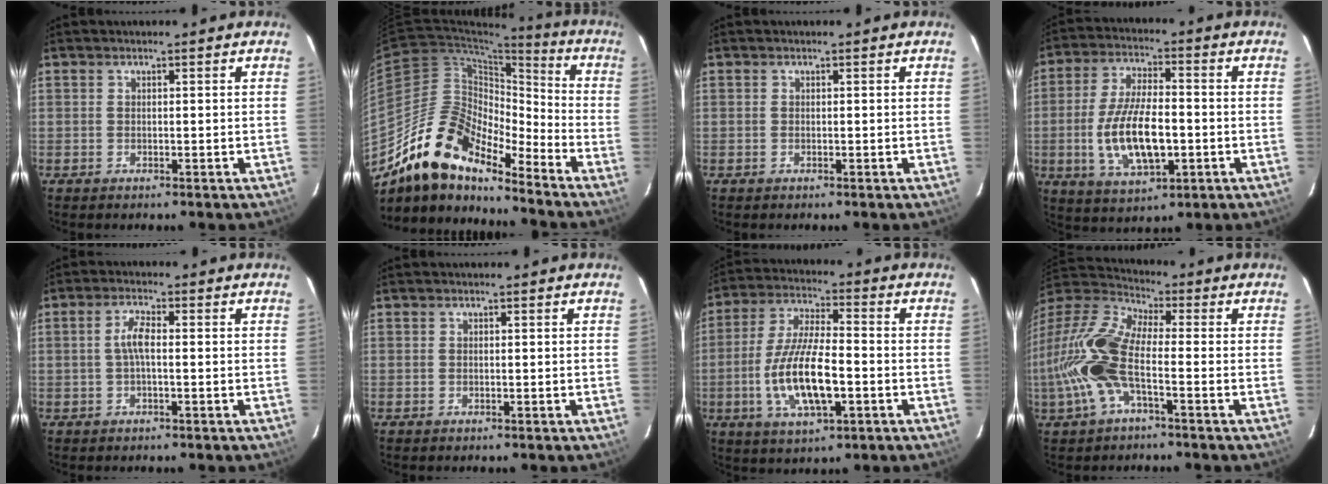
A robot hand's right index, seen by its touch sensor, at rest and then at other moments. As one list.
[{"total": 17.3, "force": [-13.9, 5.8, 8.5], "torque": [-0.153, 0.000, -0.269]}, {"total": 0.0}, {"total": 13.8, "force": [-2.8, 5.5, 12.3], "torque": [-0.249, -0.005, -0.044]}, {"total": 3.4, "force": [-0.2, 0.9, 3.3], "torque": [-0.067, 0.007, -0.003]}, {"total": 0.0}, {"total": 14.2, "force": [-3.7, 4.4, 13.0], "torque": [-0.267, -0.006, -0.066]}, {"total": 16.7, "force": [-4.3, 6.1, 15.0], "torque": [-0.319, -0.002, -0.096]}]